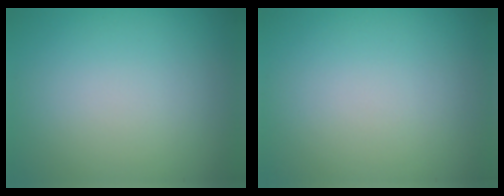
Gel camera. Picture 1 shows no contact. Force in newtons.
{"total": 0.0}